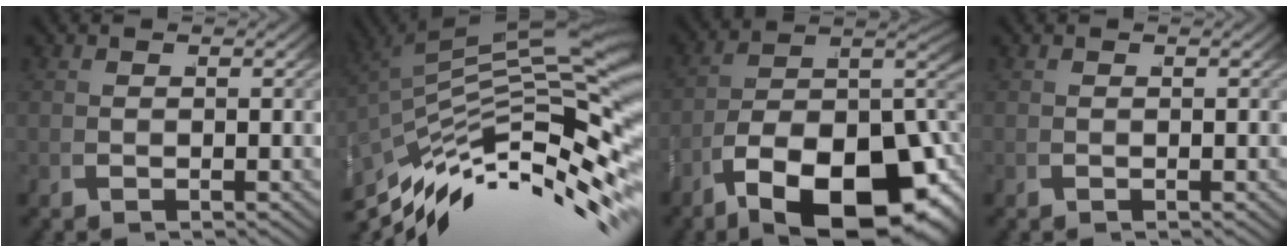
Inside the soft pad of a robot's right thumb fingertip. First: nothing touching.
{"total": 12.8, "force": [-3.2, 5.6, 11.1], "torque": [-0.161, 0.002, -0.037]}
{"total": 17.7, "force": [-4.3, 10.4, 13.6], "torque": [-0.237, -0.078, -0.028]}
{"total": 0.0}